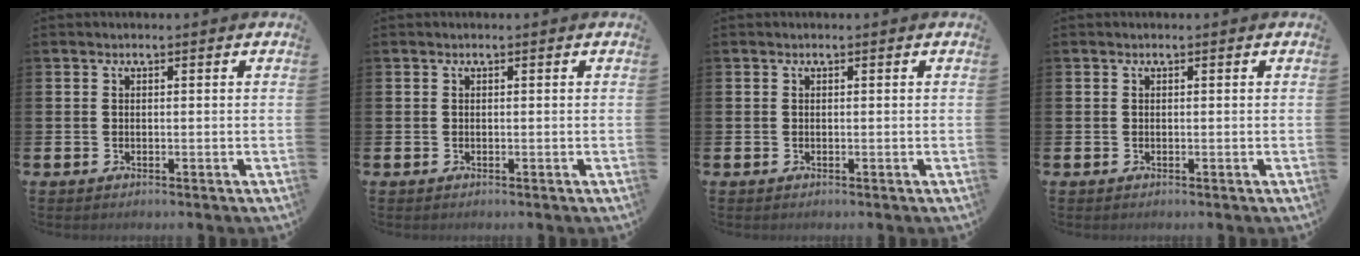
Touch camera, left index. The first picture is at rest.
{"total": 0.0}
{"total": 0.0}
{"total": 0.0}